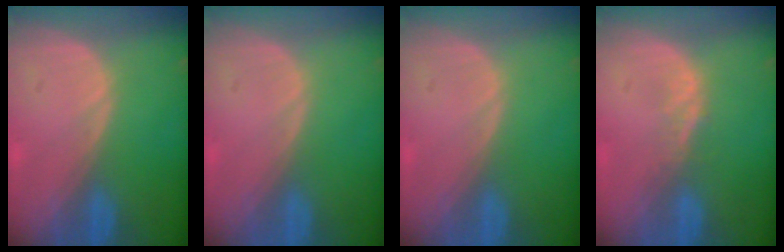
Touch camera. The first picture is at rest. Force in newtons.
{"total": 0.0}
{"total": 0.0}
{"total": 1.4, "press": 1.4, "slide": 0.1}